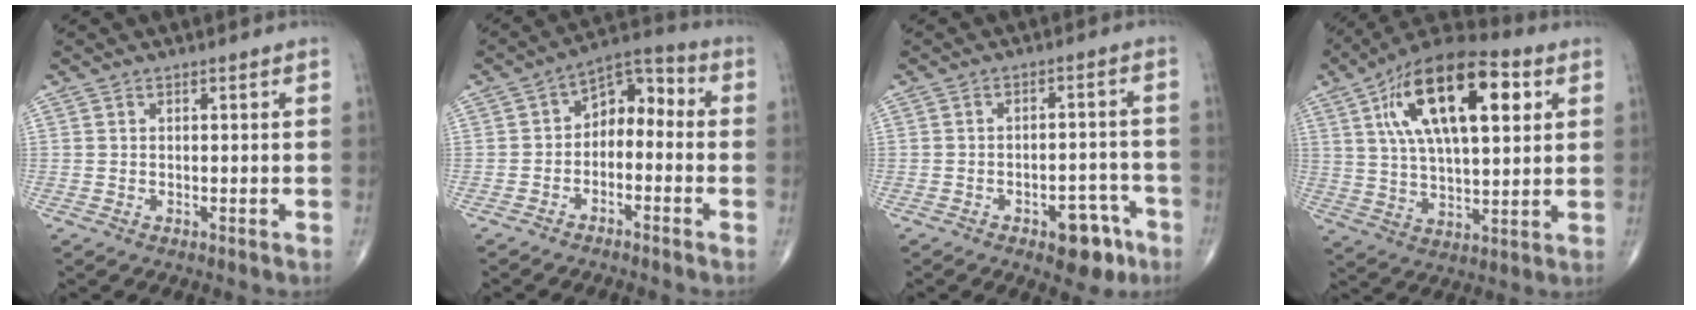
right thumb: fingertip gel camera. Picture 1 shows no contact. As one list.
[{"total": 7.9, "force": [-1.6, 5.3, 5.6], "torque": [-0.056, 0.051, -0.042]}, {"total": 8.3, "force": [-4.6, 4.2, 5.4], "torque": [-0.047, 0.037, -0.057]}, {"total": 22.4, "force": [7.6, 9.8, 18.7], "torque": [-0.307, 0.001, 0.122]}]